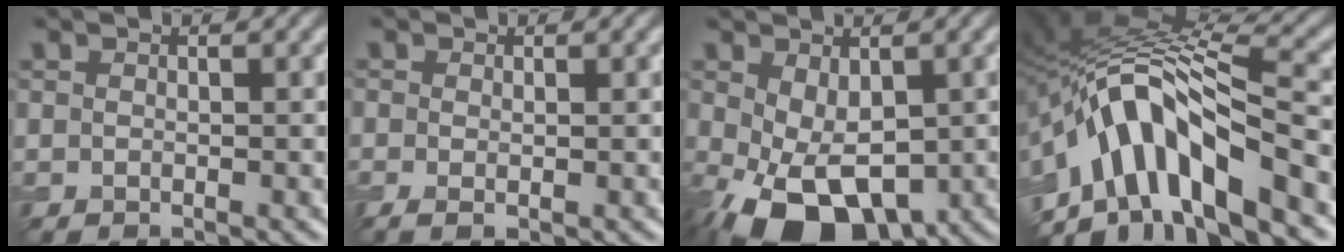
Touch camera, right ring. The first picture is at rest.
{"total": 1.0, "force": [-0.2, 0.4, 0.8], "torque": [-0.016, -0.002, -0.005]}
{"total": 7.1, "force": [-2.2, 4.3, 5.2], "torque": [-0.107, -0.020, -0.029]}
{"total": 11.1, "force": [-5.9, 4.0, 8.5], "torque": [-0.129, 0.025, -0.112]}